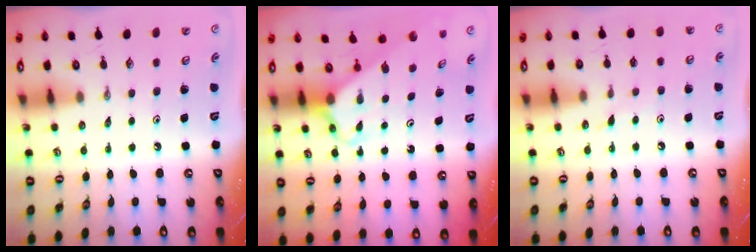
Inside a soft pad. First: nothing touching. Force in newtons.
{"total": 2.4, "press": 2.4, "slide": 0.1}
{"total": 6.0, "press": 6.0, "slide": 0.5}